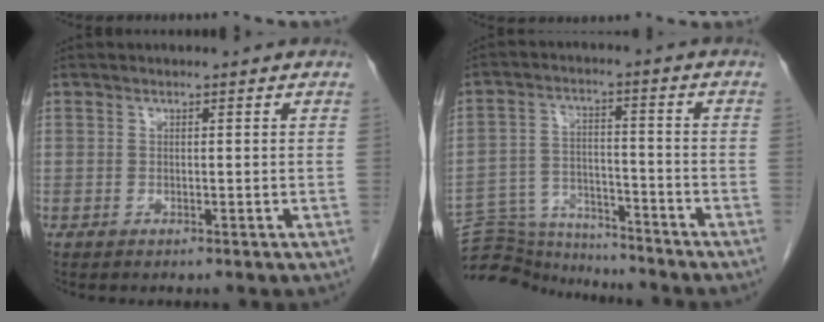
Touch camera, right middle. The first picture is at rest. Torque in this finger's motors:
{"motor_torque": [0.01, -0.04, -0.04, -0.04]}